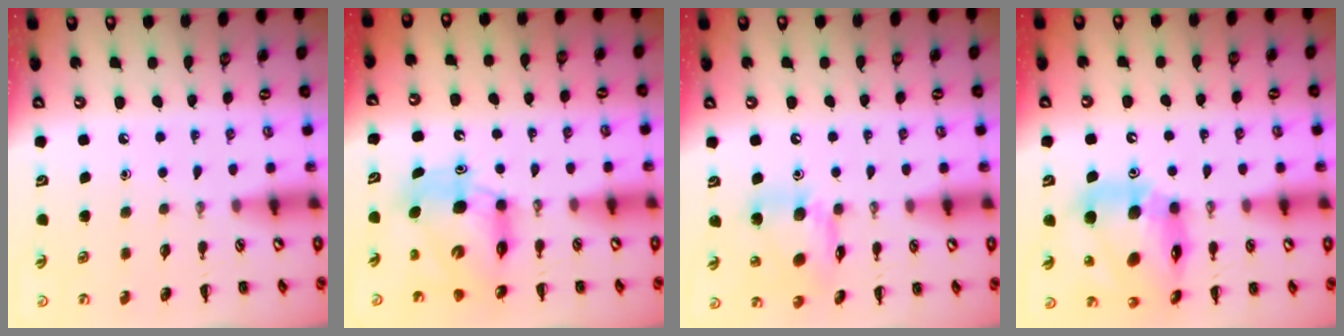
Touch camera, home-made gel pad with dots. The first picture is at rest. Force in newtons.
{"total": 9.1, "press": 8.8, "slide": 2.2}
{"total": 13.6, "press": 13.5, "slide": 1.9}
{"total": 16.7, "press": 16.1, "slide": 4.8}